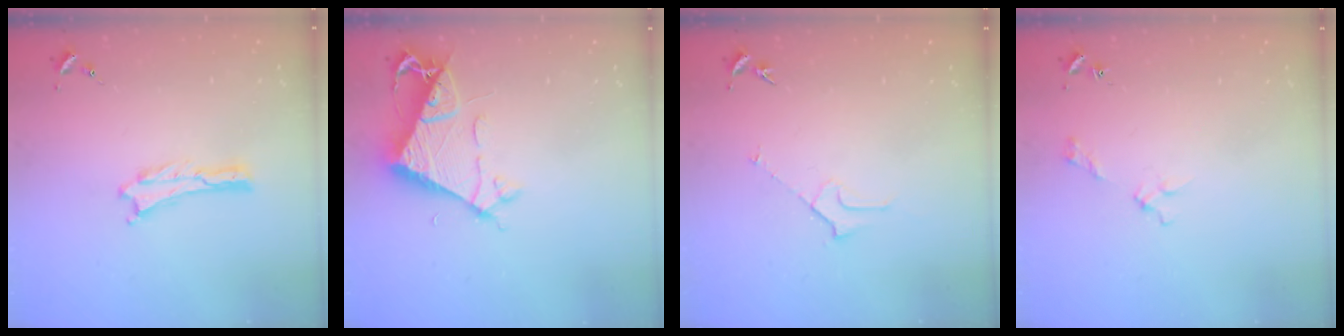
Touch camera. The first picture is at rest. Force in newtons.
{"total": 7.9, "press": 7.9, "slide": 0.6}
{"total": 2.3, "press": 2.3, "slide": 0.2}
{"total": 2.7, "press": 2.6, "slide": 0.3}